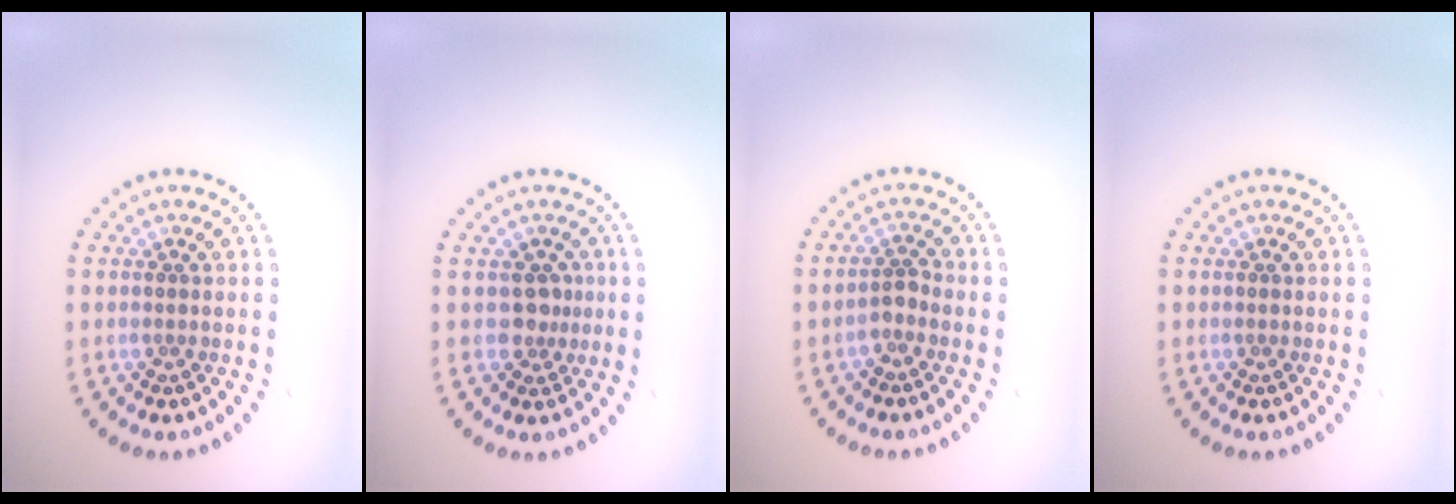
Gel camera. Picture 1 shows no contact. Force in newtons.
{"total": 1.7, "press": 1.3, "slide": 1.1}
{"total": 1.3, "press": 1.0, "slide": 0.8}
{"total": 0.0}